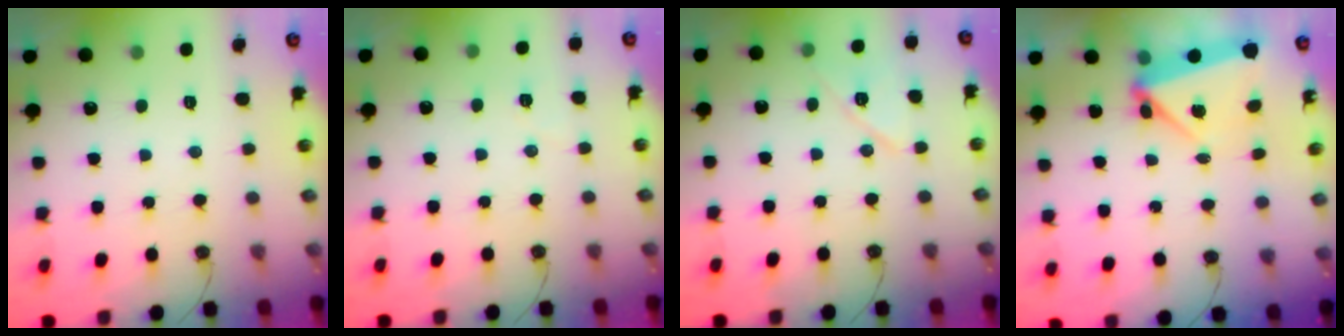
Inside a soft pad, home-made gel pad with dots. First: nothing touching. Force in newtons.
{"total": 3.6, "press": 3.5, "slide": 0.9}
{"total": 10.0, "press": 9.5, "slide": 3.0}
{"total": 6.3, "press": 5.3, "slide": 3.4}